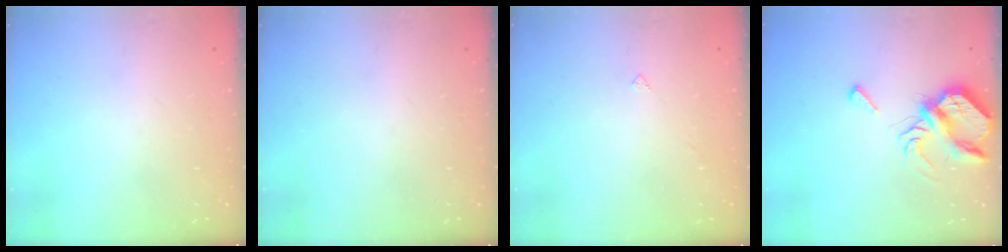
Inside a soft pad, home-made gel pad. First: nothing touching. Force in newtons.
{"total": 0.0}
{"total": 2.3, "press": 2.3, "slide": 0.5}
{"total": 7.2, "press": 7.1, "slide": 0.9}